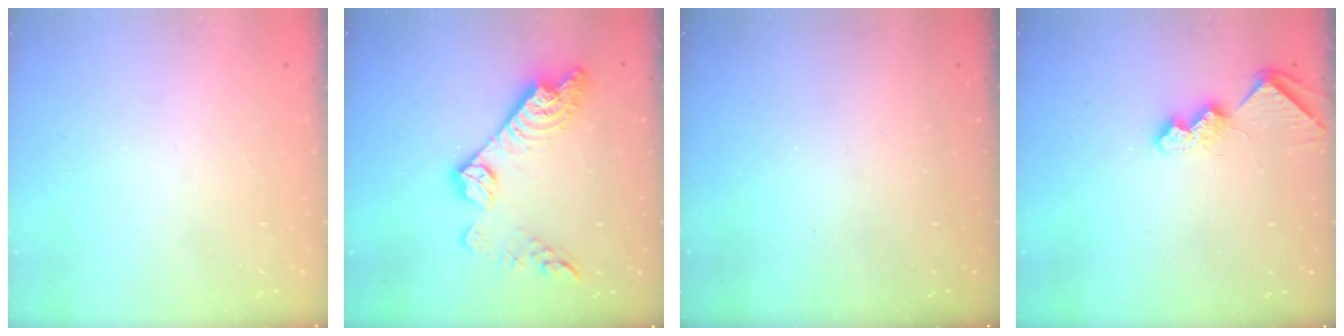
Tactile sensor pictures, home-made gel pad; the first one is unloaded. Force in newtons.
{"total": 16.5, "press": 16.5, "slide": 1.1}
{"total": 0.0}
{"total": 6.8, "press": 6.8, "slide": 0.8}